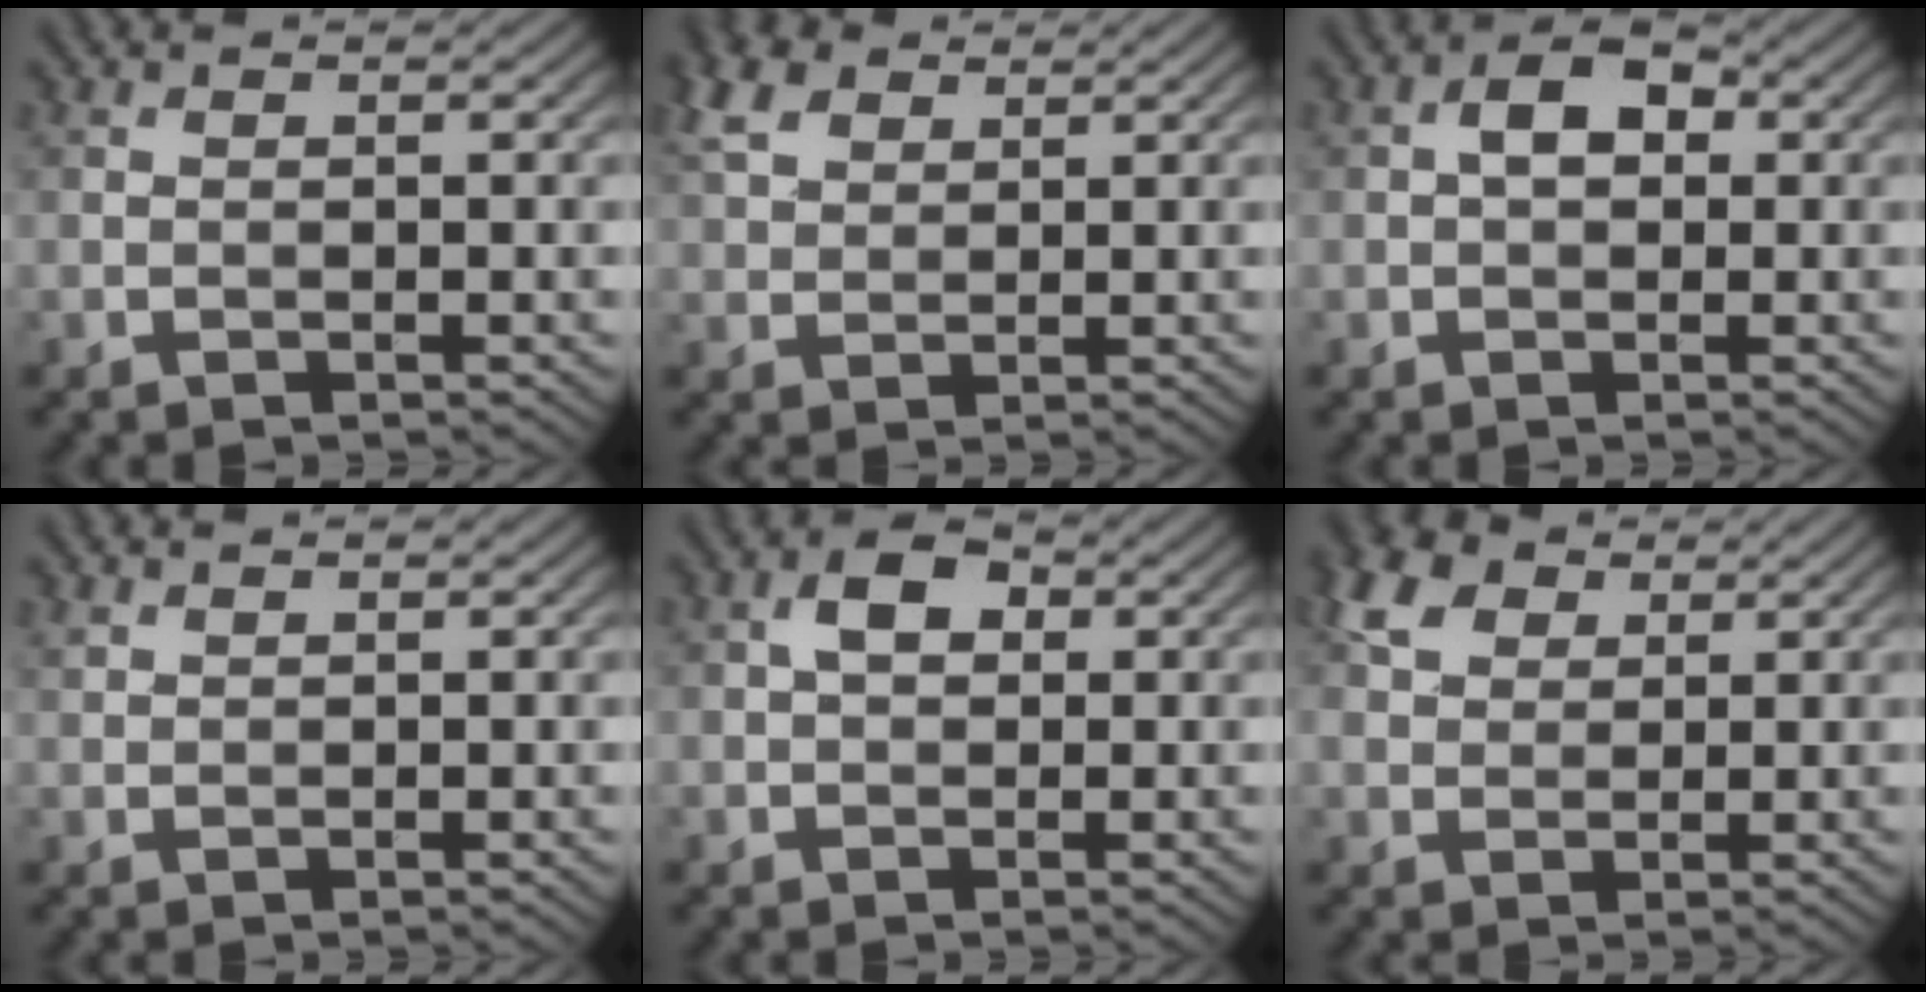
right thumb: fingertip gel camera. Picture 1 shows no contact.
{"total": 5.1, "force": [2.8, 3.2, 2.9], "torque": [-0.078, 0.015, 0.054]}
{"total": 3.8, "force": [0.5, 2.5, 2.7], "torque": [-0.048, 0.006, 0.001]}
{"total": 0.9, "force": [0.8, 0.3, 0.2], "torque": [-0.009, 0.000, 0.019]}
{"total": 3.5, "force": [0.7, 2.4, 2.4], "torque": [-0.048, 0.008, 0.007]}
{"total": 5.4, "force": [2.6, 3.8, 2.9], "torque": [-0.073, 0.013, 0.051]}